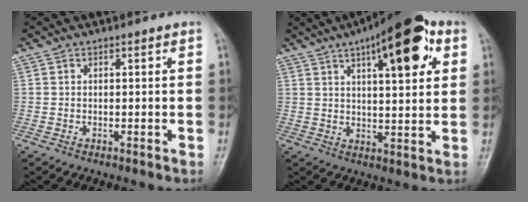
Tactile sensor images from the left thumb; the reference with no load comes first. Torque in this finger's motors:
{"motor_torque": [0.54, 0.53, 0.64, 0.13, 0.14]}